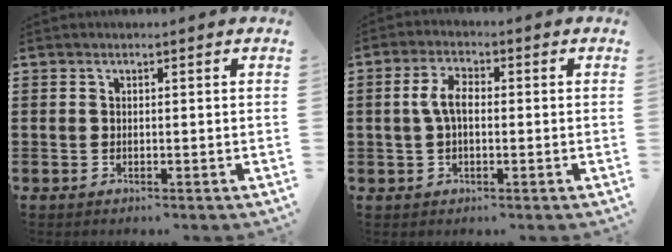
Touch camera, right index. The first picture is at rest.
{"total": 4.6, "force": [0.0, 2.3, 4.0], "torque": [-0.101, -0.002, -0.008]}